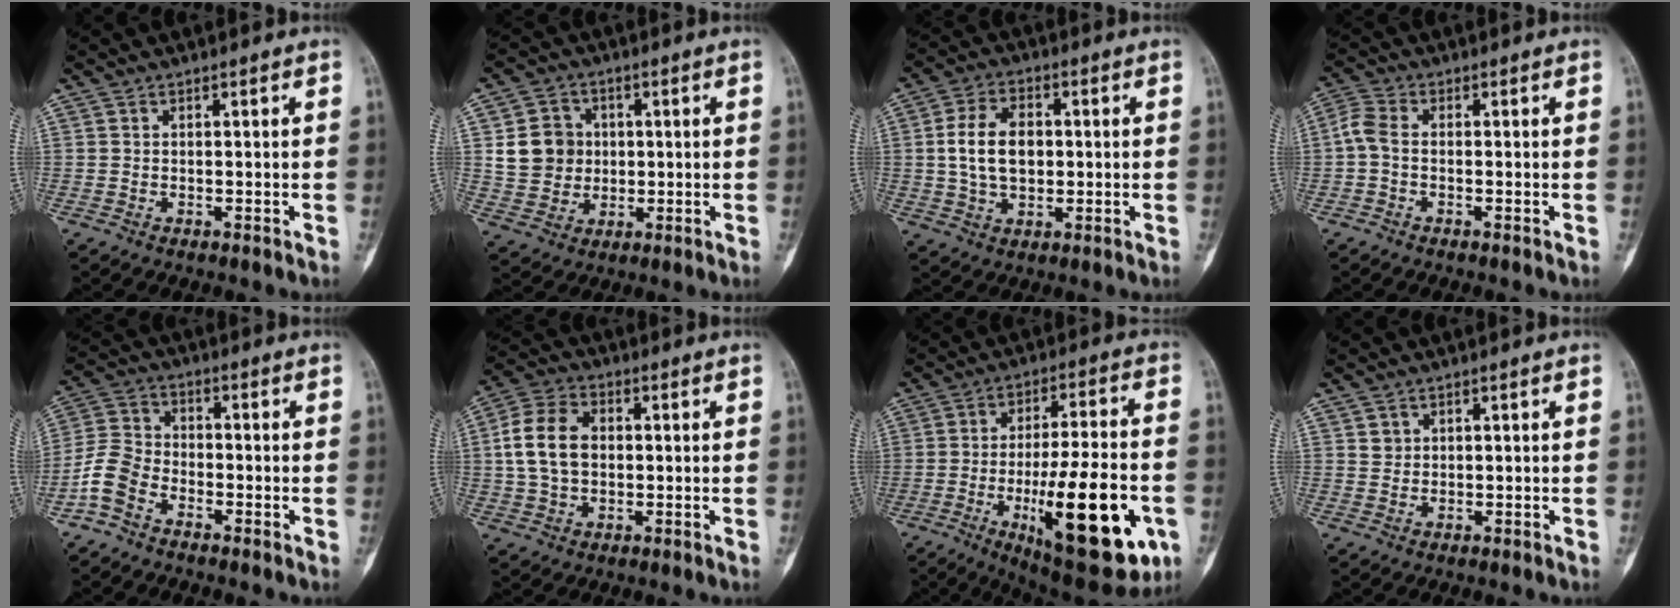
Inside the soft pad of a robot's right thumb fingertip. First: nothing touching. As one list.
[{"total": 9.1, "force": [1.2, 8.2, 3.6], "torque": [-0.034, 0.000, 0.026]}, {"total": 9.9, "force": [0.6, 6.5, 7.4], "torque": [-0.121, 0.009, 0.011]}, {"total": 3.7, "force": [-0.7, 2.2, 2.8], "torque": [-0.070, 0.010, -0.027]}, {"total": 6.9, "force": [-4.0, 4.3, 3.7], "torque": [-0.077, 0.022, -0.093]}, {"total": 10.5, "force": [0.7, 7.4, 7.4], "torque": [-0.135, 0.019, 0.009]}, {"total": 25.4, "force": [-7.7, 7.8, 22.9], "torque": [-0.321, 0.005, -0.098]}, {"total": 1.4, "force": [0.7, 1.2, 0.2], "torque": [0.008, -0.002, 0.010]}]